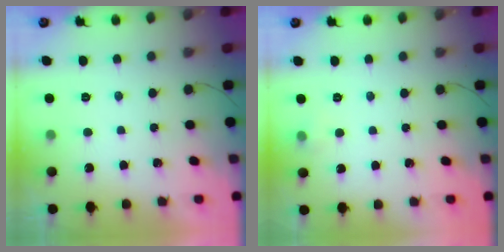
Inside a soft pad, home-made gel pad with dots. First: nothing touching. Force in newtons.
{"total": 7.5, "press": 3.4, "slide": 6.7}